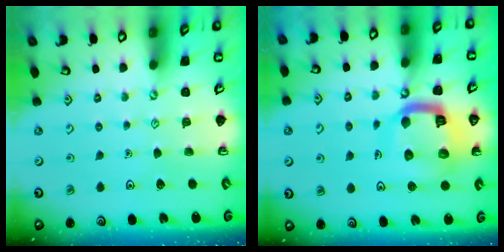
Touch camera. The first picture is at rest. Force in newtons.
{"total": 13.5, "press": 13.4, "slide": 1.6}